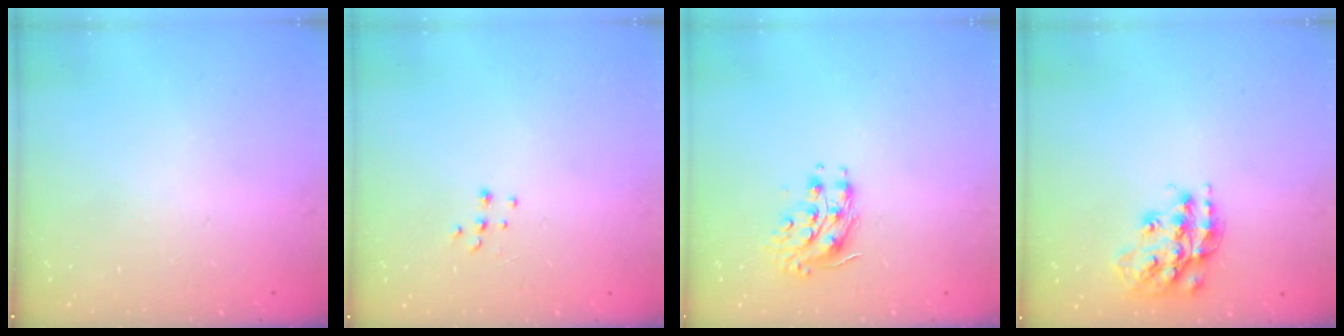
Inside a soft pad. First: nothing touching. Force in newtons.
{"total": 6.7, "press": 6.7, "slide": 0.6}
{"total": 8.7, "press": 8.7, "slide": 0.5}
{"total": 16.1, "press": 16.1, "slide": 1.2}